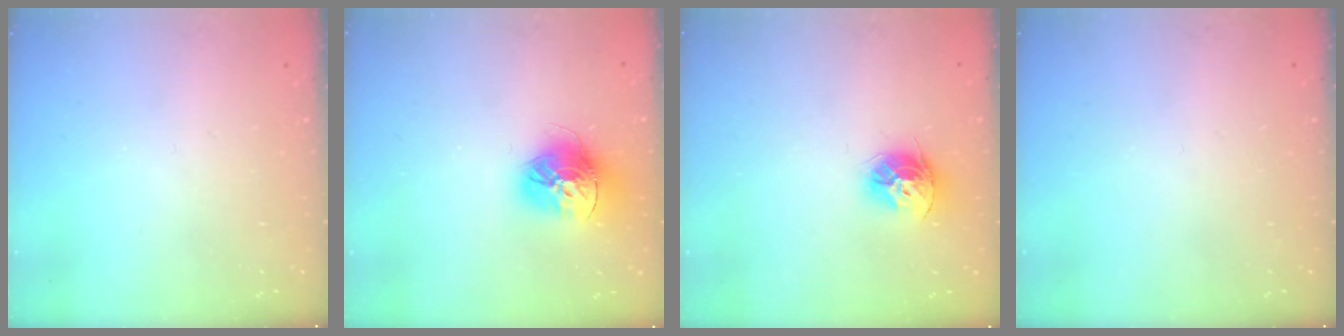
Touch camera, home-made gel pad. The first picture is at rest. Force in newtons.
{"total": 15.9, "press": 15.9, "slide": 1.5}
{"total": 11.1, "press": 11.0, "slide": 0.9}
{"total": 0.0}